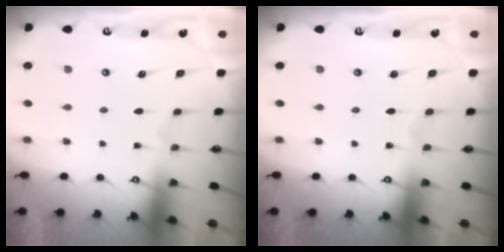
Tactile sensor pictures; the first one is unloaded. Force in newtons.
{"total": 0.0}